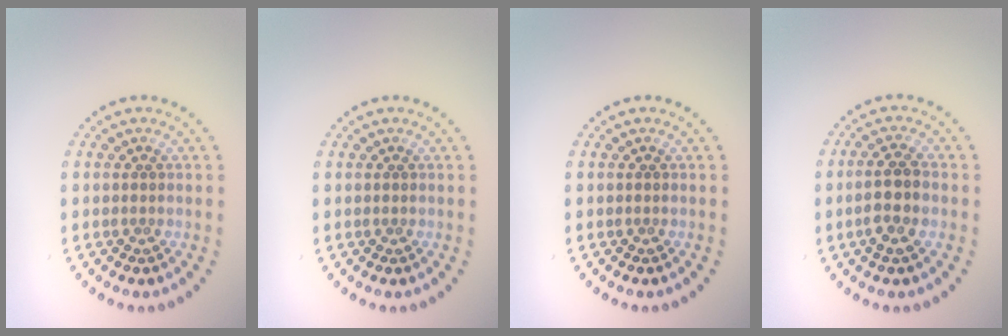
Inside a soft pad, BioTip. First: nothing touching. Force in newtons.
{"total": 0.0}
{"total": 0.0}
{"total": 2.8, "press": 2.7, "slide": 0.9}